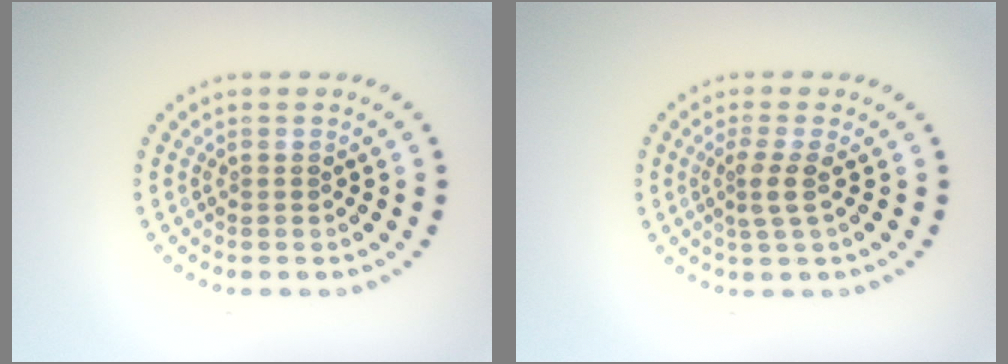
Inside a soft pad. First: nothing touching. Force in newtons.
{"total": 2.0, "press": 1.4, "slide": 1.3}